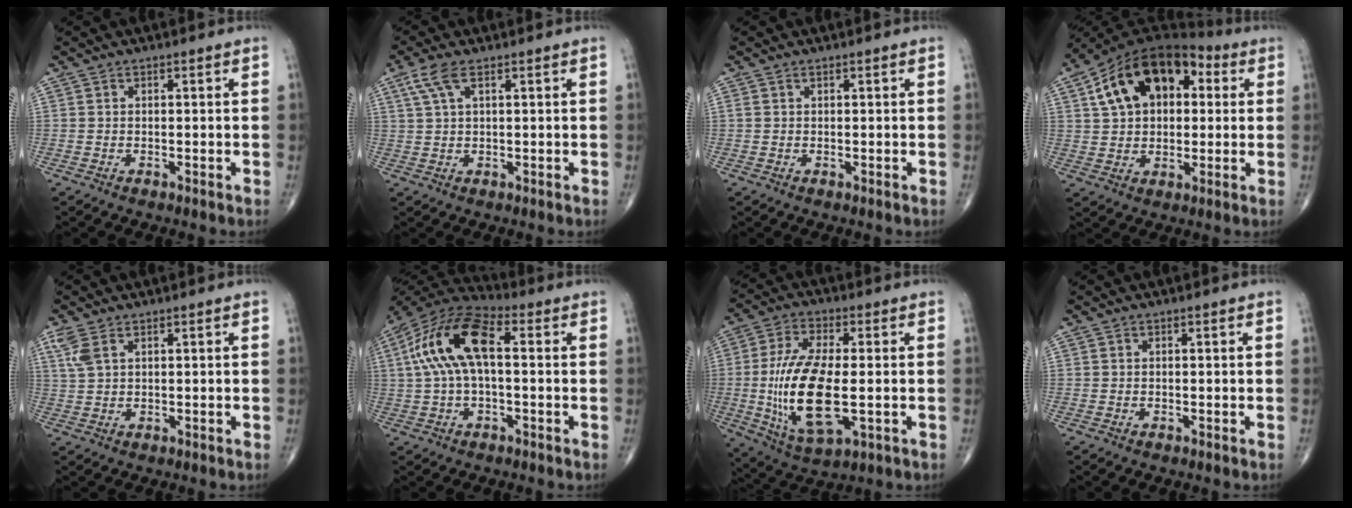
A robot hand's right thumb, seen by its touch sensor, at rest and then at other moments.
{"total": 4.4, "force": [2.2, 1.7, 3.5], "torque": [-0.086, 0.010, 0.049]}
{"total": 0.5, "force": [0.3, 0.2, 0.4], "torque": [-0.011, 0.008, 0.008]}
{"total": 18.5, "force": [5.1, 11.7, 13.4], "torque": [-0.199, 0.023, 0.074]}
{"total": 3.7, "force": [1.9, 1.8, 2.7], "torque": [-0.070, 0.008, 0.049]}
{"total": 15.0, "force": [2.0, 6.9, 13.1], "torque": [-0.269, 0.043, 0.030]}
{"total": 17.1, "force": [-1.7, 6.9, 15.5], "torque": [-0.315, -0.009, -0.022]}
{"total": 0.0}